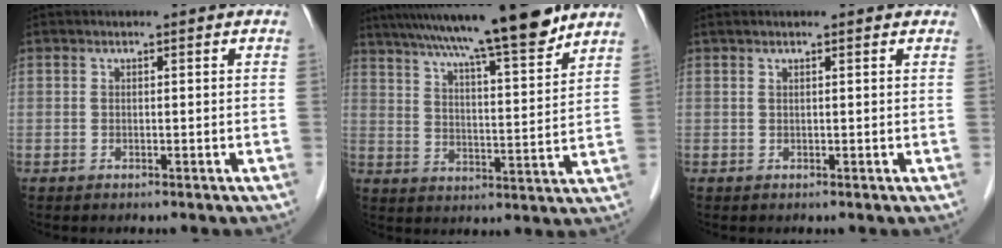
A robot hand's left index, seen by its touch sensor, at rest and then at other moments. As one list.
[{"total": 17.0, "force": [13.7, 0.5, 10.0], "torque": [-0.155, 0.014, 0.212]}, {"total": 1.7, "force": [1.4, 0.1, 1.0], "torque": [-0.018, 0.023, 0.019]}]